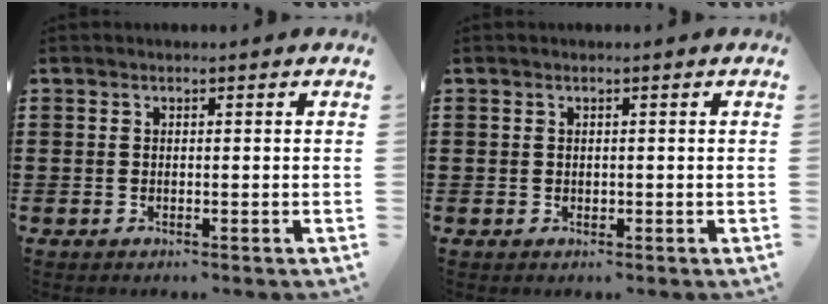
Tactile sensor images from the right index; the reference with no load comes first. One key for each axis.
{"total": 0.5, "fx": 0.1, "fy": 0.5, "fz": 0.2, "tx": -0.005, "ty": 0.002, "tz": 0.003}